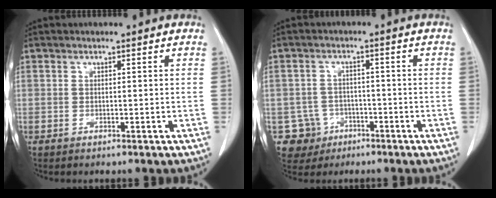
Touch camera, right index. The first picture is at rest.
{"total": 5.5, "force": [-2.3, 5.0, -0.1], "torque": [0.002, 0.011, -0.034]}